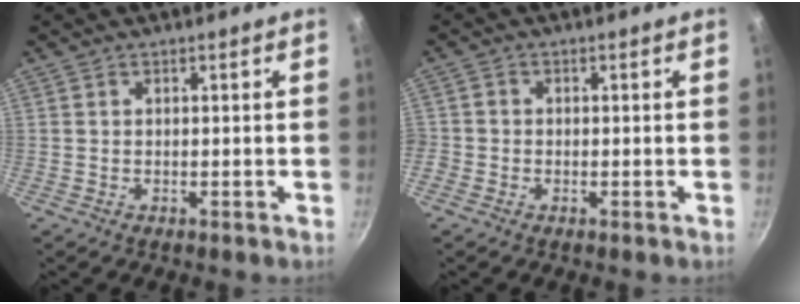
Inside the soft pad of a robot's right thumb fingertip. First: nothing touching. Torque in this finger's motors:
{"motor_torque": [0.33, 0.37, 0.46, -0.30, 0.14]}